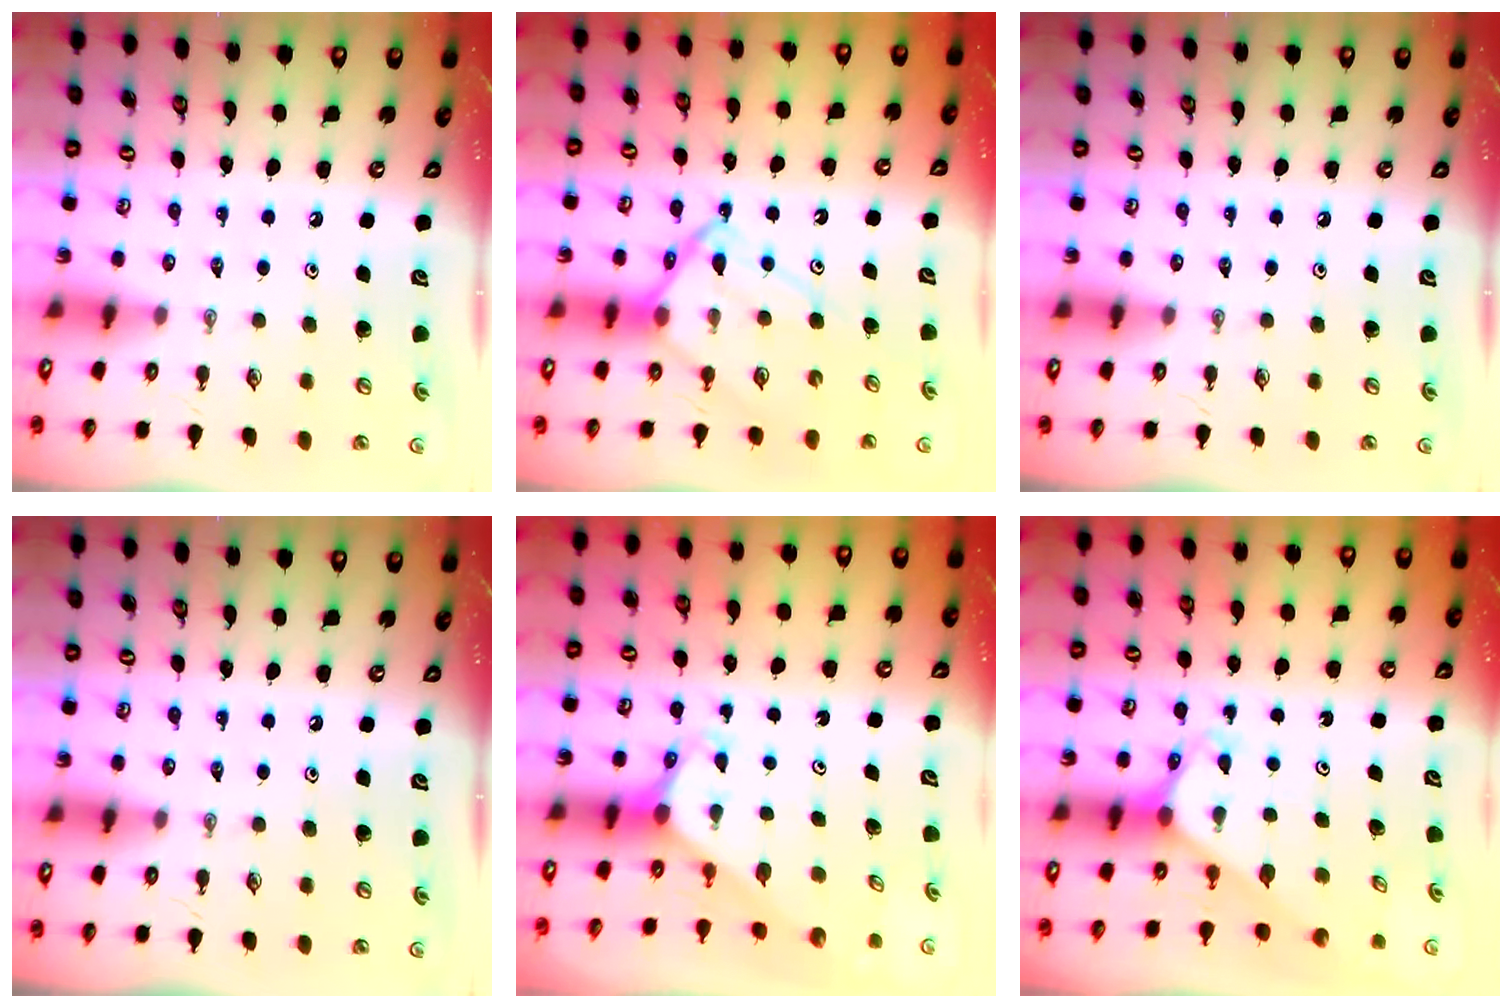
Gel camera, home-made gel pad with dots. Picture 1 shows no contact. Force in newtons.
{"total": 11.4, "press": 11.4, "slide": 1.2}
{"total": 0.0}
{"total": 0.0}
{"total": 3.3, "press": 3.3, "slide": 0.2}
{"total": 2.7, "press": 2.7, "slide": 0.2}